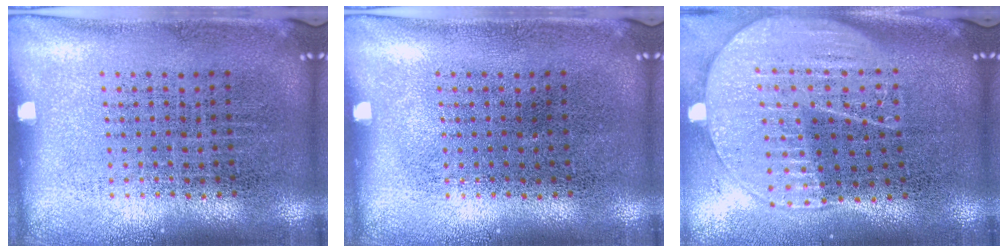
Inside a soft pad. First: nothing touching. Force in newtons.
{"total": 0.0}
{"total": 2.0, "press": 1.8, "slide": 0.9}